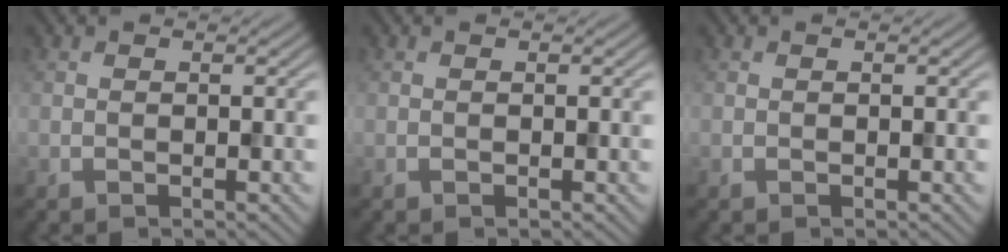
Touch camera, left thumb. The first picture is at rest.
{"total": 0.0}
{"total": 0.0}